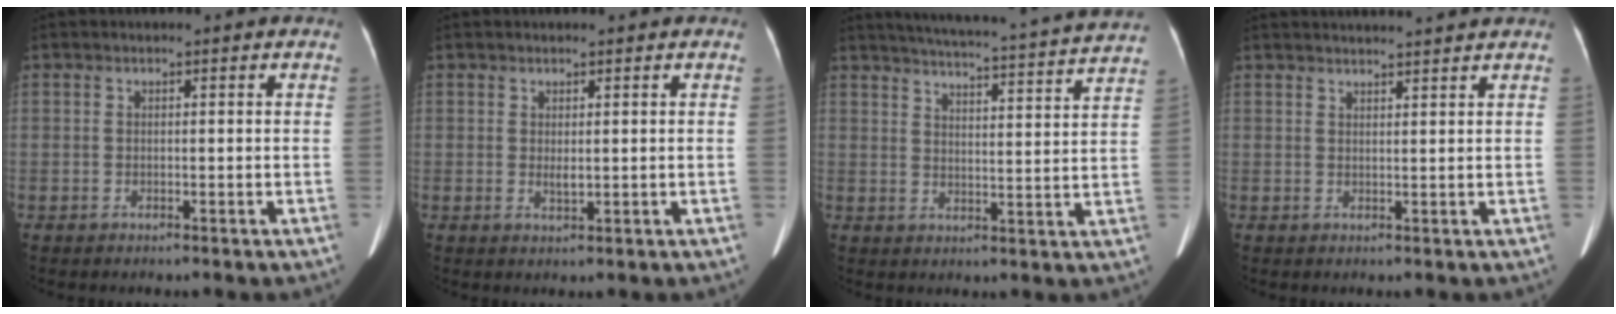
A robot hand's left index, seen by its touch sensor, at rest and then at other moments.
{"total": 1.2, "force": [0.1, 0.3, 1.2], "torque": [-0.022, -0.007, 0.010]}
{"total": 22.0, "force": [20.6, -0.5, 7.8], "torque": [-0.122, -0.046, 0.256]}
{"total": 8.2, "force": [7.8, -0.9, 2.4], "torque": [-0.028, 0.012, 0.096]}